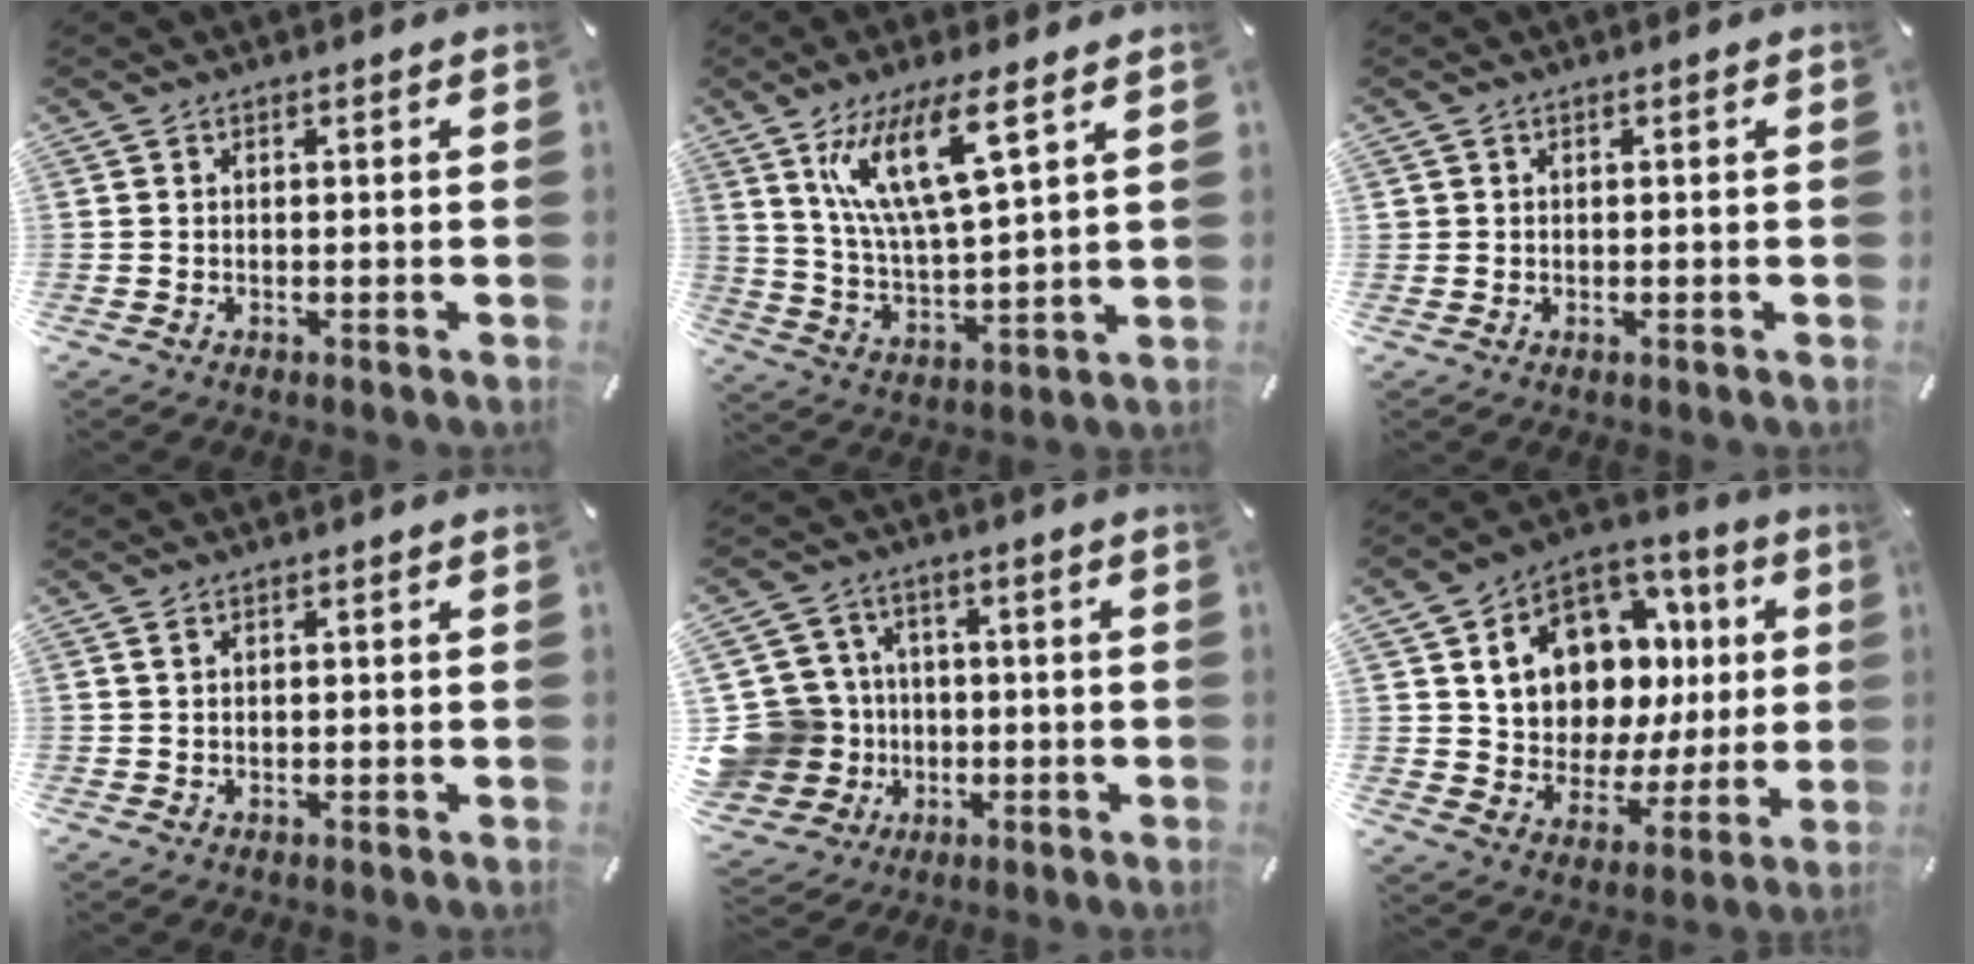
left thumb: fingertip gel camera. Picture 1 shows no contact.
{"total": 14.7, "force": [8.6, 3.4, 11.4], "torque": [-0.248, -0.020, 0.143]}
{"total": 0.8, "force": [0.2, 0.8, 0.0], "torque": [0.001, 0.003, 0.004]}
{"total": 1.0, "force": [0.4, 0.6, 0.8], "torque": [-0.015, 0.003, 0.005]}
{"total": 15.3, "force": [-1.8, 14.3, 5.2], "torque": [-0.128, 0.015, -0.021]}
{"total": 16.0, "force": [6.4, 12.0, 8.6], "torque": [-0.141, -0.045, 0.125]}